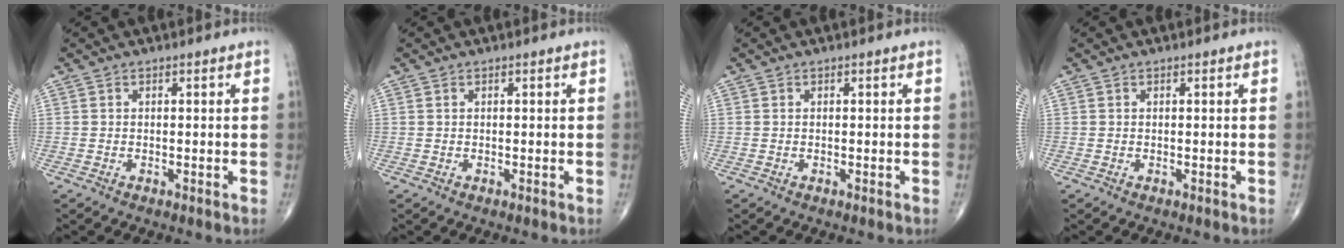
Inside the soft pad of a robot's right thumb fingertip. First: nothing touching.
{"total": 0.0}
{"total": 0.0}
{"total": 0.0}